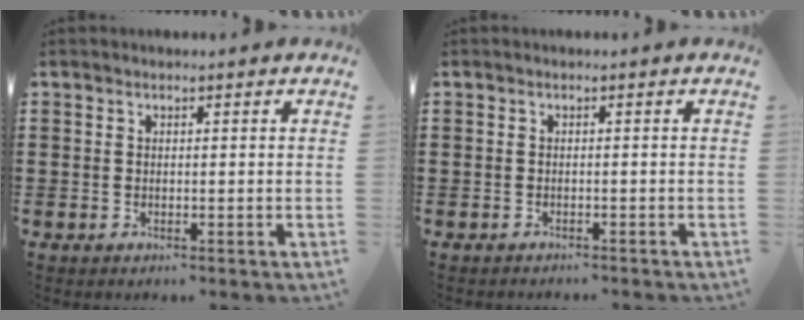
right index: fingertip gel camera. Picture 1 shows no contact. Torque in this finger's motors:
{"motor_torque": [-2.14, 0.00, -1.05, -0.09]}